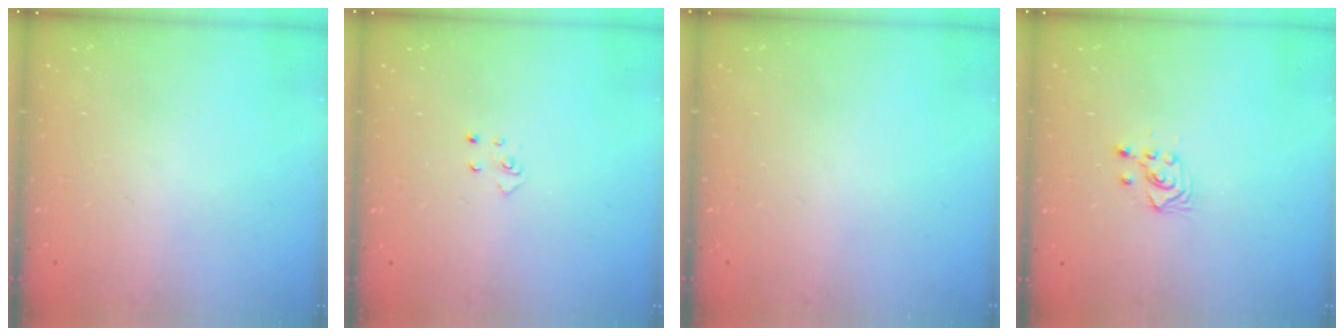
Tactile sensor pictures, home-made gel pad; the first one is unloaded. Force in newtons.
{"total": 2.6, "press": 2.6, "slide": 0.3}
{"total": 0.0}
{"total": 2.6, "press": 2.6, "slide": 0.3}